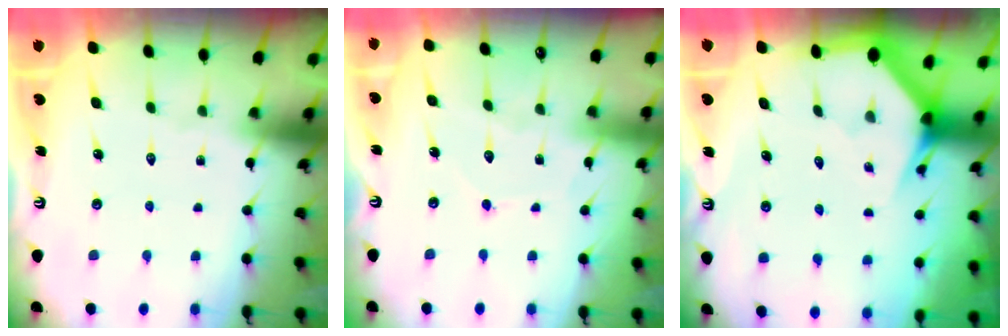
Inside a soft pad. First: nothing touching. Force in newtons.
{"total": 4.9, "press": 4.9, "slide": 0.6}
{"total": 3.8, "press": 3.7, "slide": 0.3}